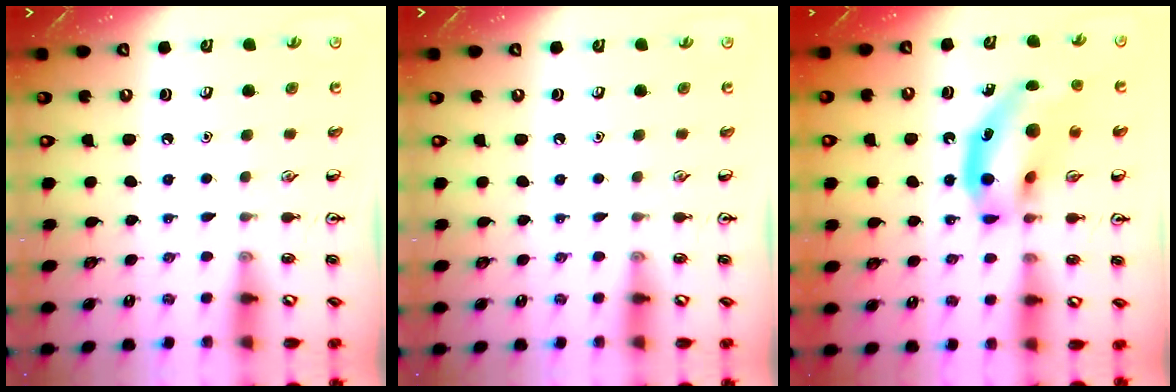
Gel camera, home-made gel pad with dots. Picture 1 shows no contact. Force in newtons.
{"total": 0.0}
{"total": 16.5, "press": 15.9, "slide": 4.5}